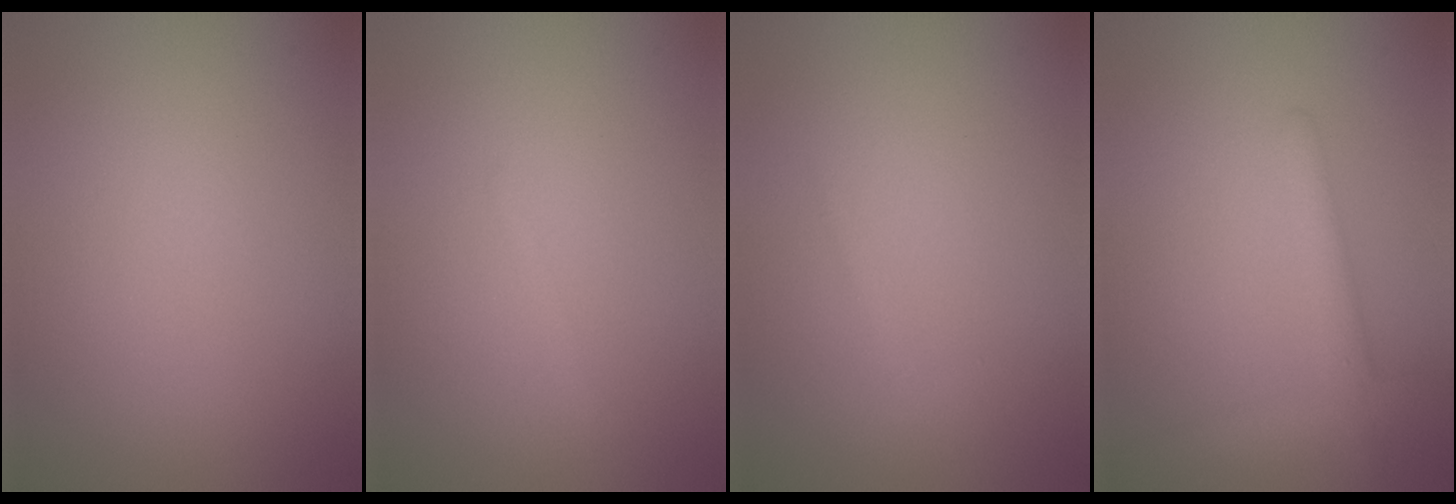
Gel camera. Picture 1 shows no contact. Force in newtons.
{"total": 0.6, "press": 0.6, "slide": 0.1}
{"total": 0.6, "press": 0.5, "slide": 0.1}
{"total": 2.9, "press": 2.9, "slide": 0.1}